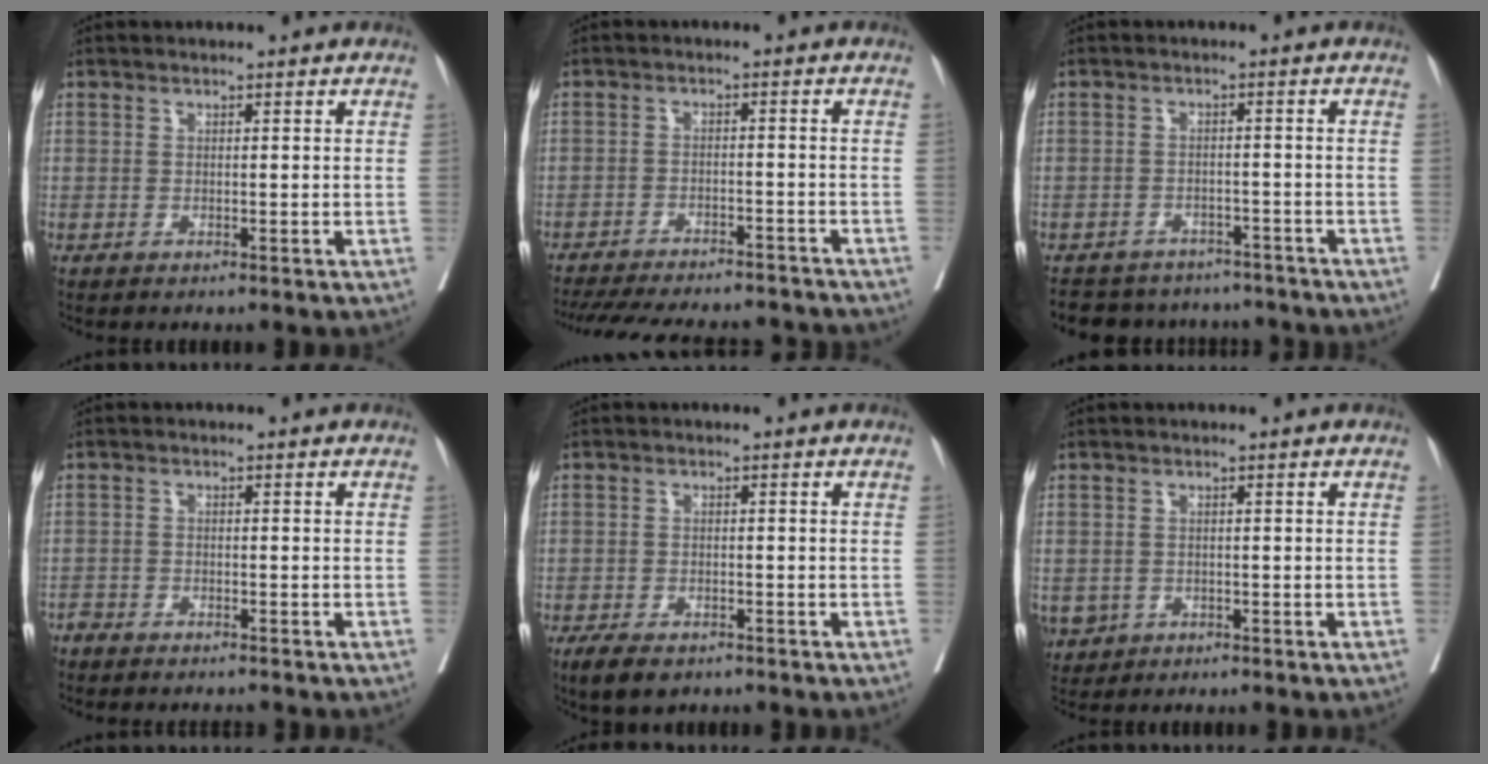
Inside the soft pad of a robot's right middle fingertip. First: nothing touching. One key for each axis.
{"total": 19.4, "fx": -17.6, "fy": 4.3, "fz": 7.0, "tx": -0.164, "ty": -0.020, "tz": -0.237}
{"total": 11.3, "fx": -10.2, "fy": 4.6, "fz": 2.0, "tx": -0.036, "ty": 0.014, "tz": -0.122}
{"total": 3.9, "fx": -3.8, "fy": 0.7, "fz": 0.6, "tx": -0.003, "ty": -0.009, "tz": -0.063}
{"total": 4.7, "fx": -3.4, "fy": 2.1, "fz": 2.5, "tx": -0.044, "ty": -0.007, "tz": -0.050}
{"total": 4.0, "fx": -1.8, "fy": 3.5, "fz": 0.8, "tx": -0.015, "ty": 0.002, "tz": -0.024}